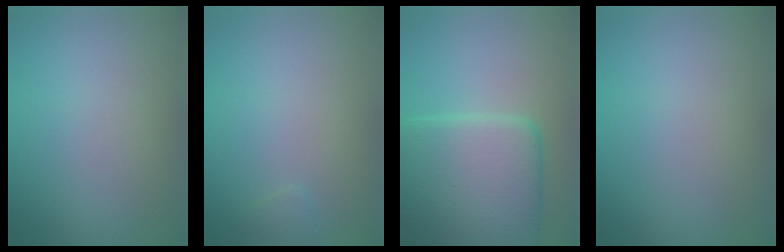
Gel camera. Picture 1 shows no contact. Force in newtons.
{"total": 0.5, "press": 0.5, "slide": 0.0}
{"total": 10.8, "press": 10.8, "slide": 0.7}
{"total": 0.0}